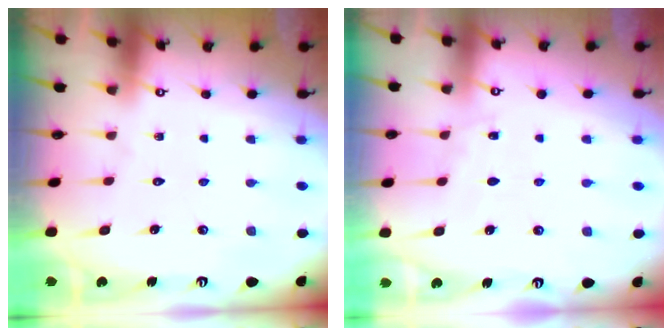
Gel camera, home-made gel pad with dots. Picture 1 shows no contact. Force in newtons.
{"total": 2.8, "press": 2.8, "slide": 0.4}